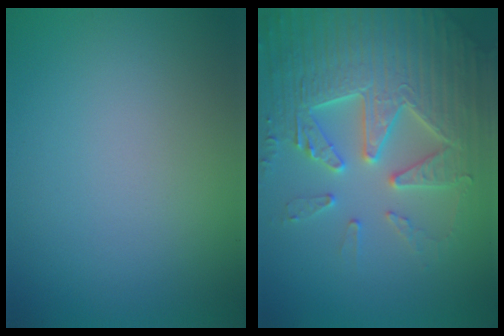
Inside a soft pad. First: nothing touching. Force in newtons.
{"total": 7.7, "press": 7.5, "slide": 1.5}